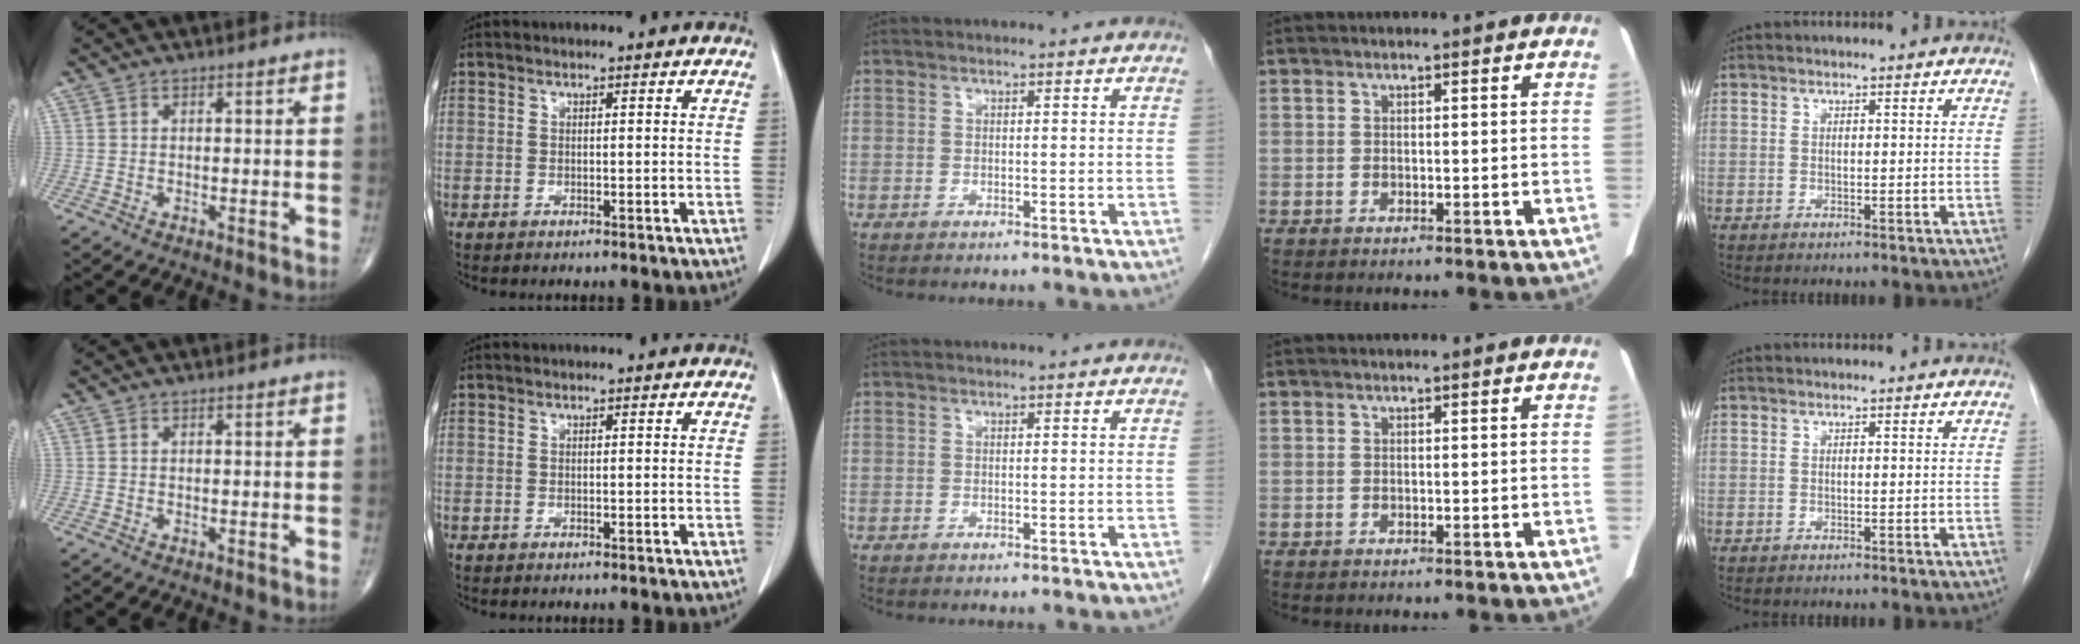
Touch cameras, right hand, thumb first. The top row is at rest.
{}